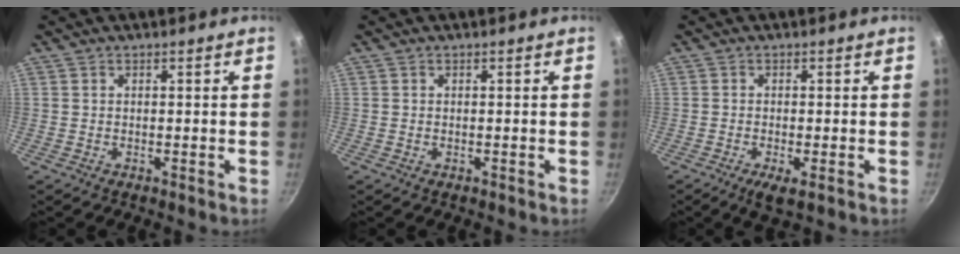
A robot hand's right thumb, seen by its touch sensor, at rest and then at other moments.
{"total": 0.0}
{"total": 3.4, "force": [-1.6, 0.9, 2.9], "torque": [-0.054, -0.001, -0.026]}